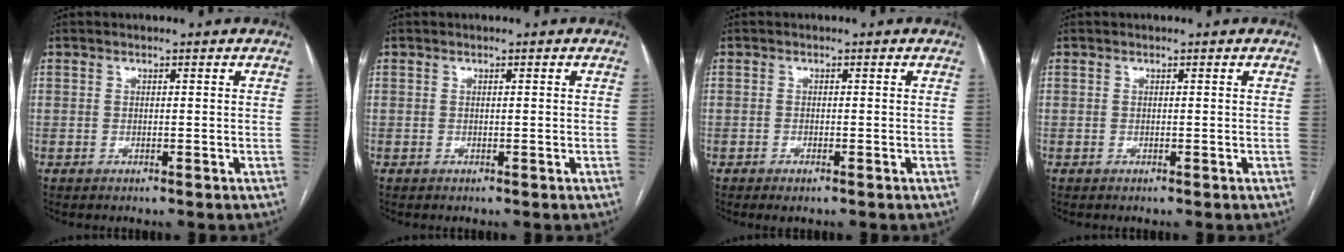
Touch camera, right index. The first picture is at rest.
{"total": 0.0}
{"total": 1.3, "force": [-0.8, 0.2, 1.0], "torque": [-0.016, -0.002, -0.010]}
{"total": 0.0}